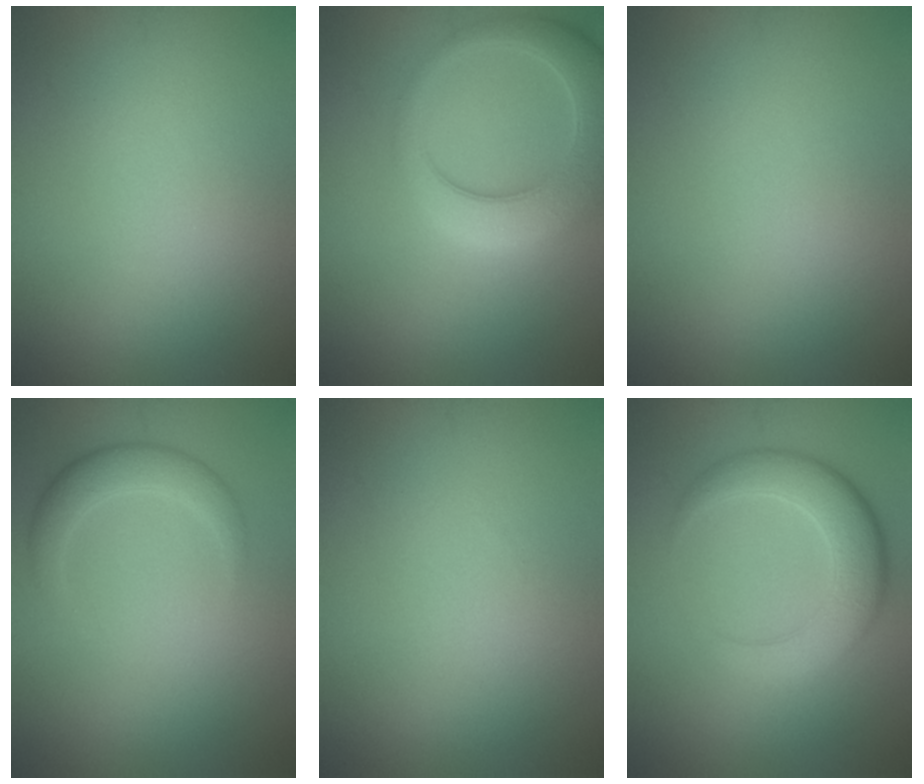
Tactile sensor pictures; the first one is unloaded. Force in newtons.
{"total": 6.7, "press": 6.7, "slide": 0.6}
{"total": 0.0}
{"total": 2.5, "press": 2.5, "slide": 0.0}
{"total": 0.0}
{"total": 5.4, "press": 5.4, "slide": 0.3}